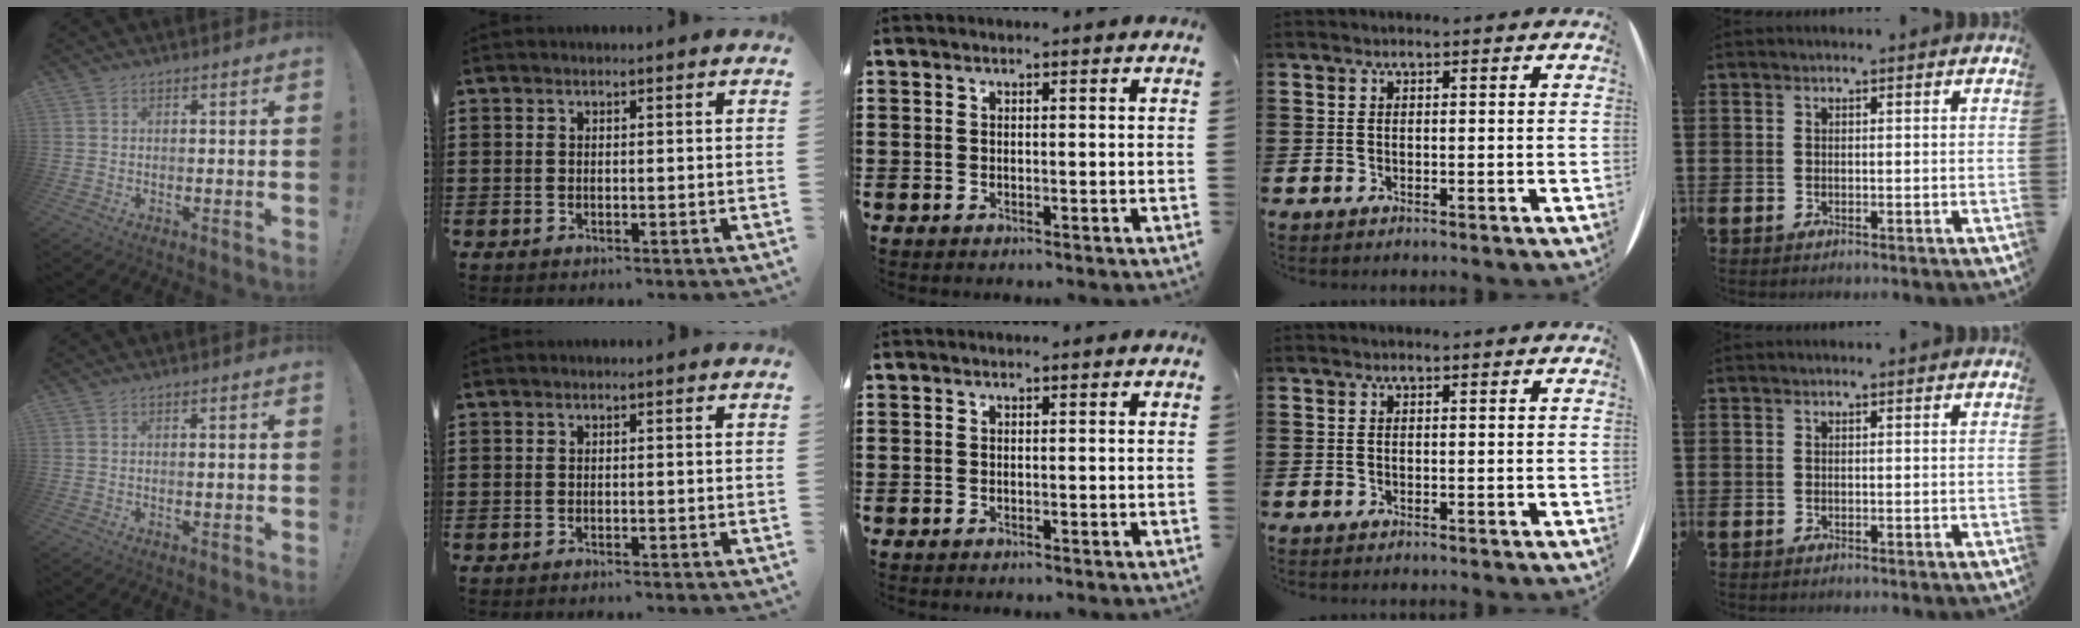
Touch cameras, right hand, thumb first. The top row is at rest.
{"thumb": {"total": 0.8, "force": [0.0, -0.2, 0.7], "torque": [-0.008, -0.003, -0.002]}, "index": {"total": 0.6, "force": [-0.6, 0.0, 0.1], "torque": [-0.004, -0.002, -0.011]}}